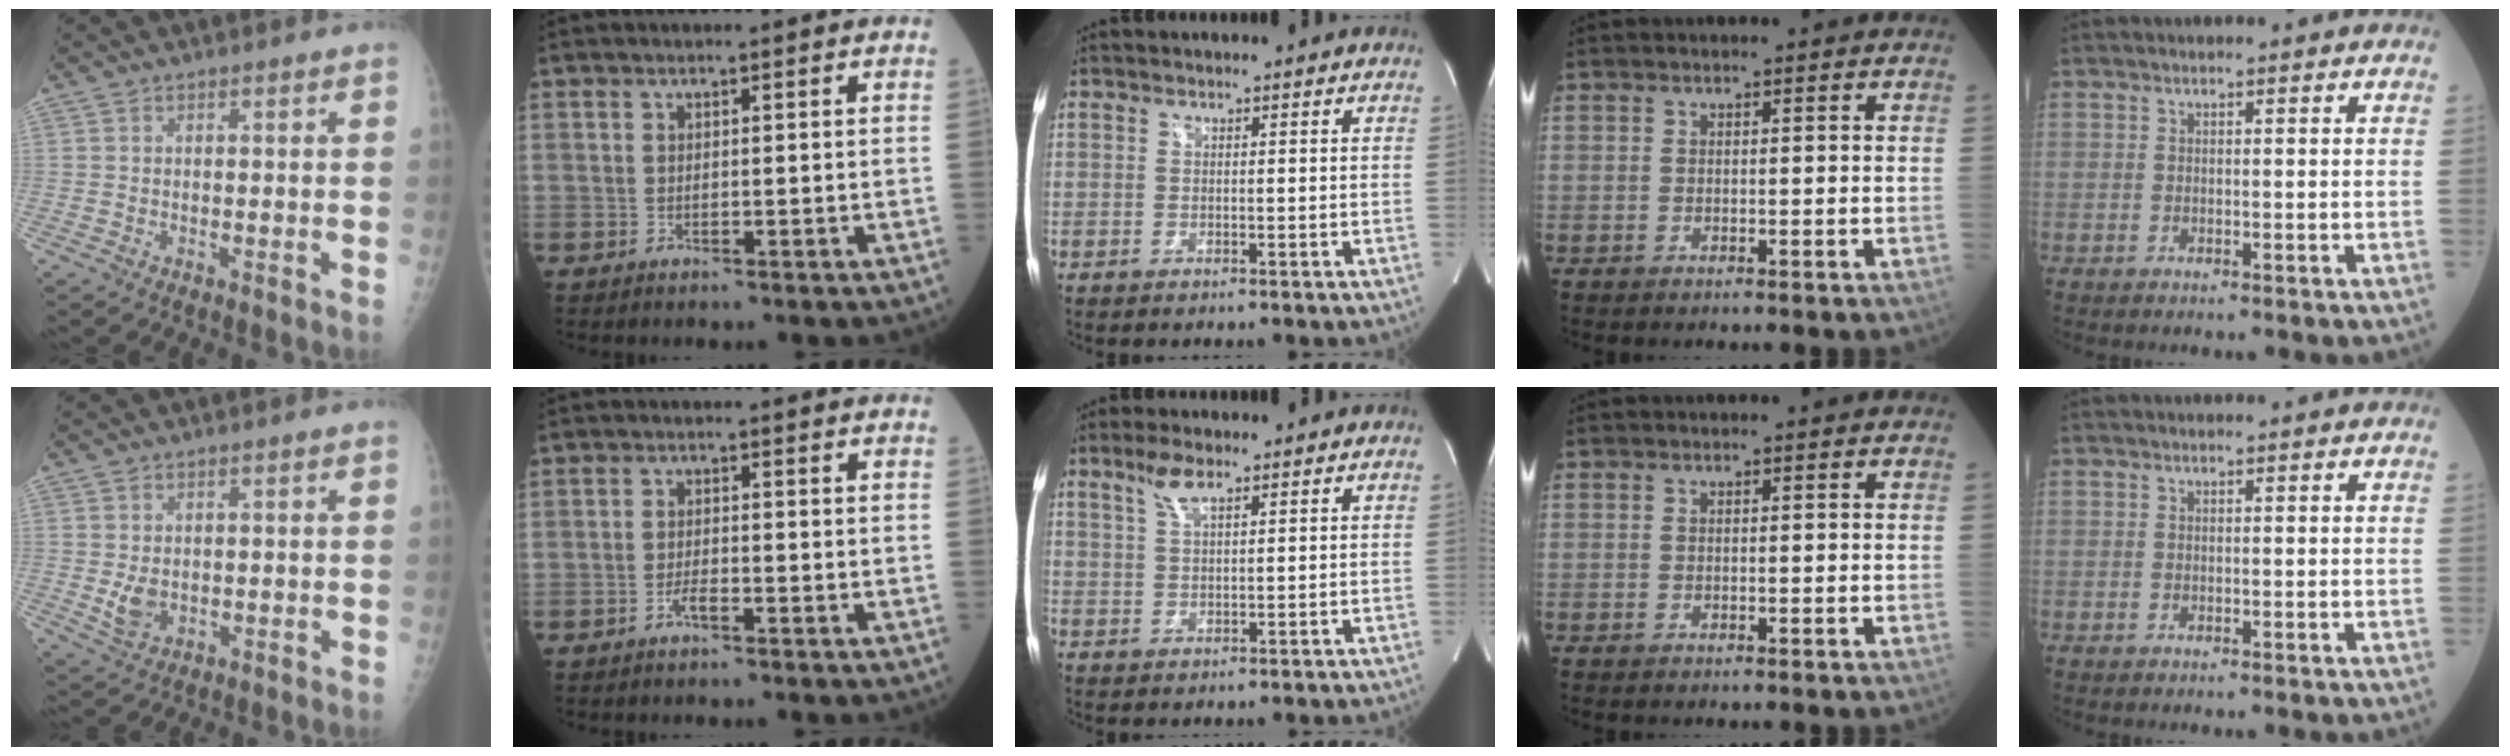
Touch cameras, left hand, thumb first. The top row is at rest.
{"thumb": {"total": 3.6, "force": [-0.1, 2.6, 2.5], "torque": [-0.041, -0.009, 0.008]}, "index": {"total": 1.6, "force": [-1.1, 0.2, 1.1], "torque": [-0.023, 0.001, -0.021]}, "middle": {"total": 3.6, "force": [2.4, 0.7, 2.5], "torque": [-0.058, 0.005, 0.051]}}